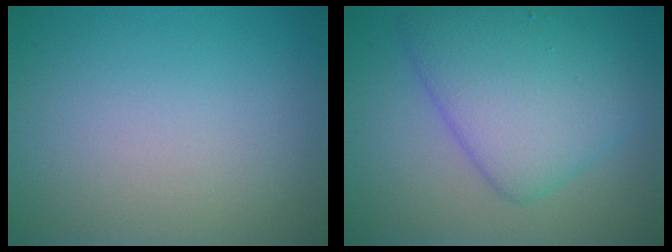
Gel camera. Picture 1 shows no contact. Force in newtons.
{"total": 6.9, "press": 6.9, "slide": 0.1}